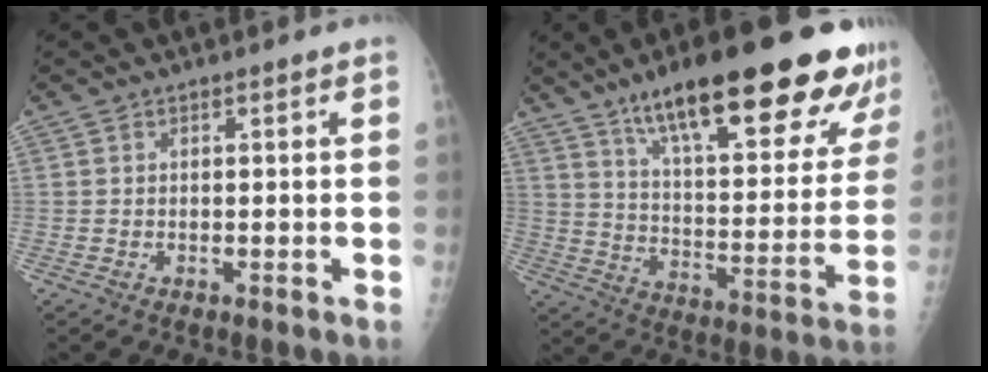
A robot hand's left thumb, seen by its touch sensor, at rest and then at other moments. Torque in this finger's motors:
{"motor_torque": [1.67, -0.14, 1.64, -1.12, 0.38]}